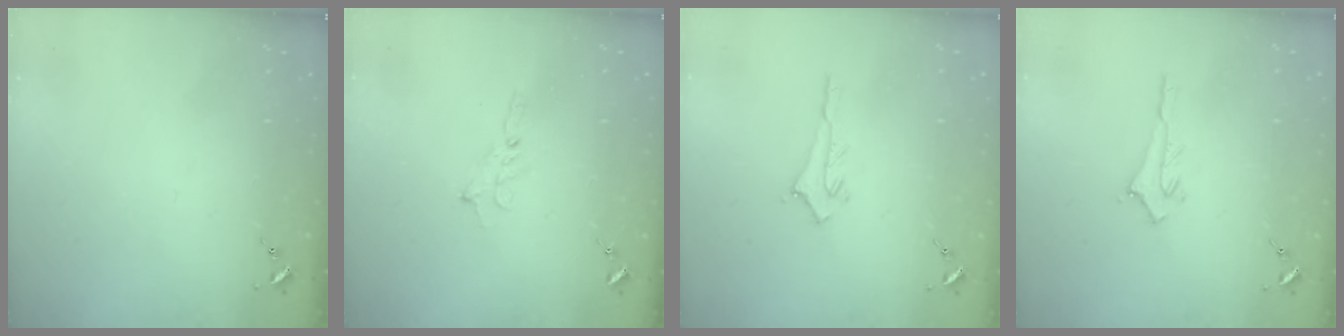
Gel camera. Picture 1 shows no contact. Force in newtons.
{"total": 2.5, "press": 2.5, "slide": 0.2}
{"total": 2.9, "press": 2.9, "slide": 0.3}
{"total": 2.9, "press": 2.9, "slide": 0.3}